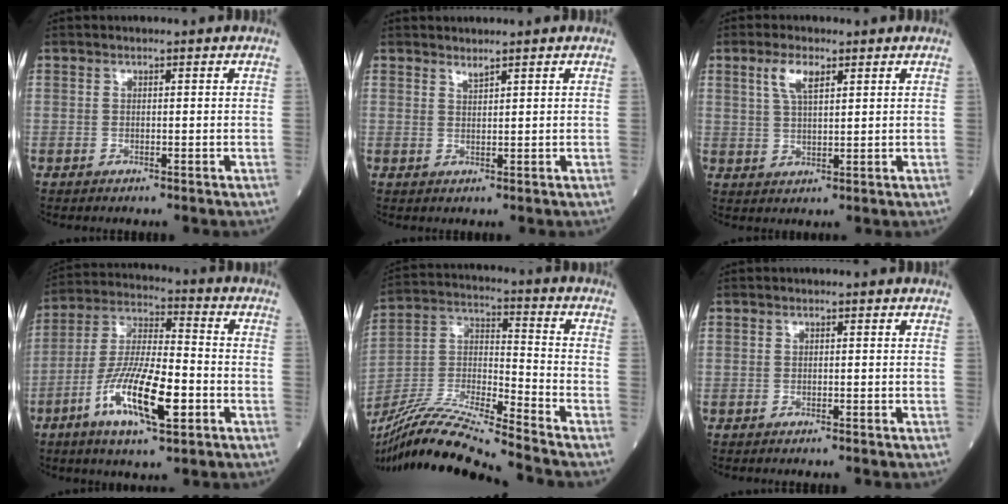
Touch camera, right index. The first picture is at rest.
{"total": 1.0, "force": [1.0, -0.2, 0.3], "torque": [-0.010, -0.007, 0.023]}
{"total": 4.4, "force": [2.3, 1.3, 3.5], "torque": [-0.077, 0.008, 0.051]}
{"total": 14.0, "force": [-5.3, 2.9, 12.6], "torque": [-0.252, -0.009, -0.095]}
{"total": 17.6, "force": [-15.7, -1.3, 7.8], "torque": [-0.162, -0.010, -0.290]}
{"total": 1.2, "force": [-1.0, 0.0, 0.7], "torque": [-0.011, 0.000, -0.010]}